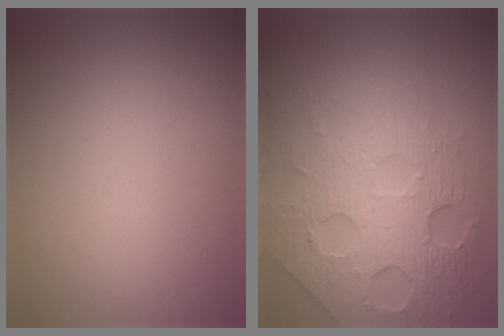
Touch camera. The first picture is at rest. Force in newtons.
{"total": 7.6, "press": 5.2, "slide": 5.5}